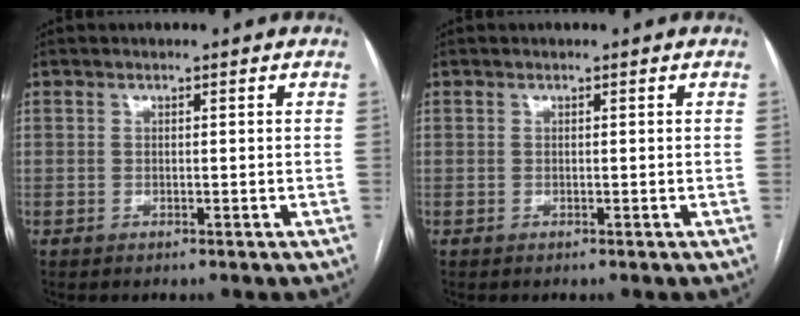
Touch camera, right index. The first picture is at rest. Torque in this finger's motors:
{"motor_torque": [0.18, 0.18, -0.02, 0.00]}